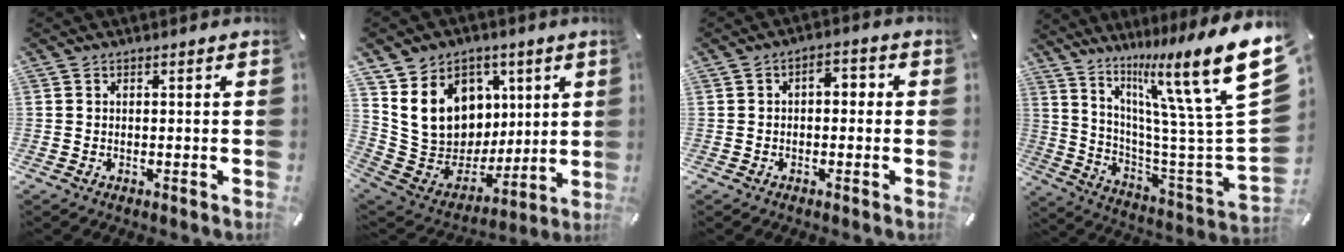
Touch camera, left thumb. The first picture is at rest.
{"total": 17.0, "force": [5.8, 14.4, 6.9], "torque": [-0.113, -0.041, 0.132]}
{"total": 3.3, "force": [-1.0, 1.9, 2.6], "torque": [-0.042, 0.016, -0.025]}
{"total": 24.8, "force": [13.8, 4.4, 20.1], "torque": [-0.311, -0.104, 0.218]}